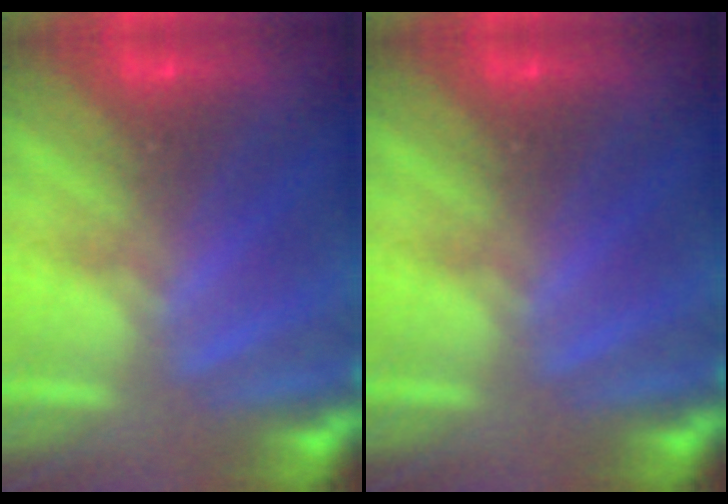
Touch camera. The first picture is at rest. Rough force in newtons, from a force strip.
{"total": 0.0}